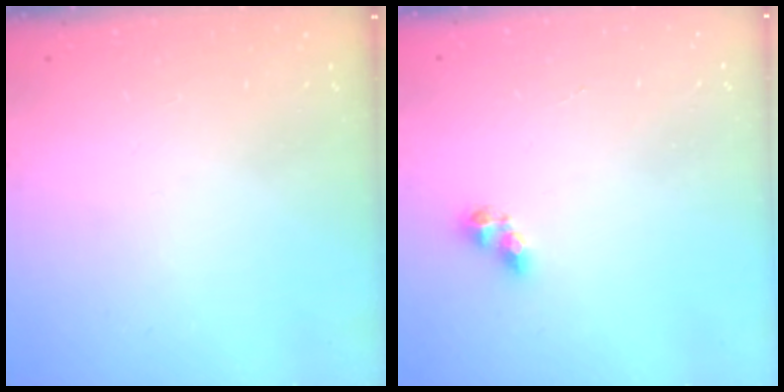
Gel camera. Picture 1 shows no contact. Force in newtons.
{"total": 6.7, "press": 6.7, "slide": 0.8}